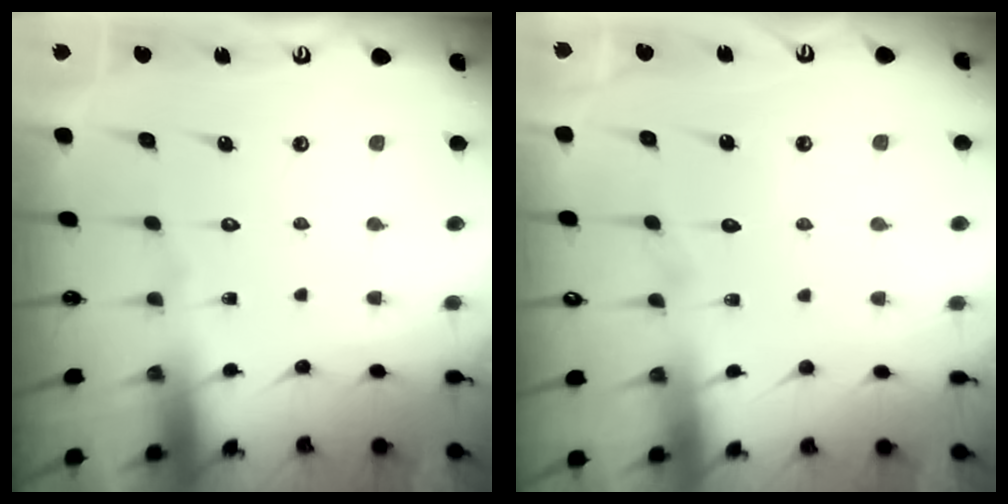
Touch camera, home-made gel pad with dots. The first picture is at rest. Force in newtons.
{"total": 4.4, "press": 4.3, "slide": 0.4}